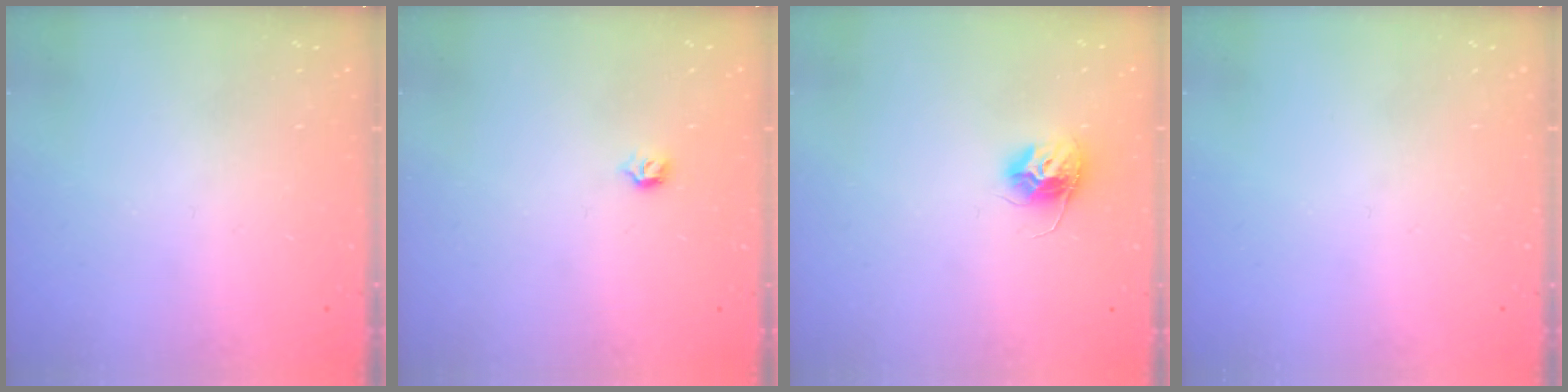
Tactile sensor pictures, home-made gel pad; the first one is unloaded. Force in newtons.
{"total": 3.4, "press": 3.3, "slide": 0.7}
{"total": 10.1, "press": 10.1, "slide": 0.7}
{"total": 0.0}